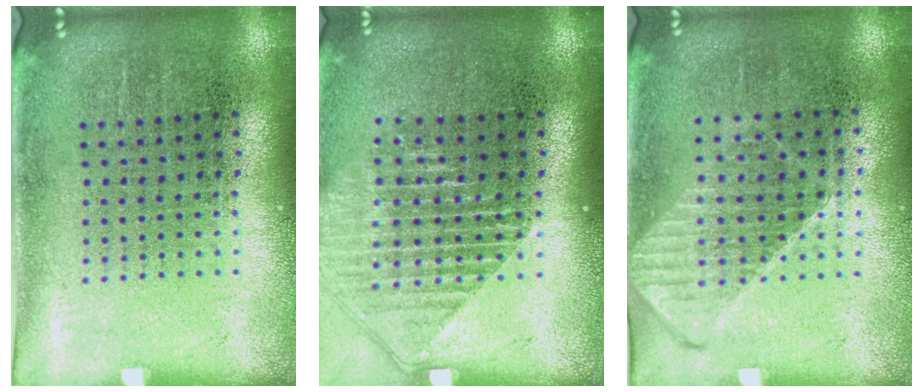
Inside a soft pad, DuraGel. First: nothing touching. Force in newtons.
{"total": 1.7, "press": 1.5, "slide": 0.7}
{"total": 1.2, "press": 1.1, "slide": 0.4}